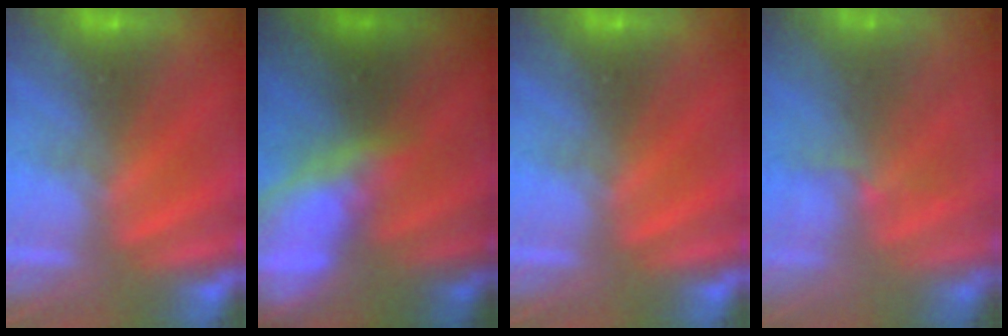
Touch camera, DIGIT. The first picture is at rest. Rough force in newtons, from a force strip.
{"total": 9.1}
{"total": 0.0}
{"total": 10.1}